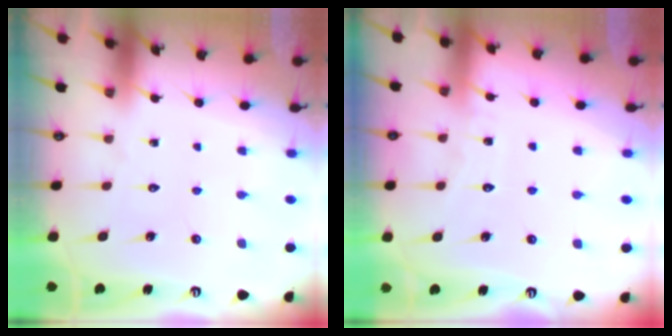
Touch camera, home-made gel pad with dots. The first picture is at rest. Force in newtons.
{"total": 4.4, "press": 4.4, "slide": 0.5}